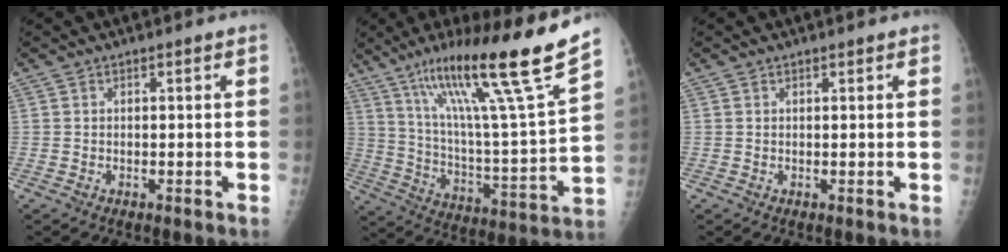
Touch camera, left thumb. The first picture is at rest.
{"total": 25.2, "force": [16.5, 0.7, 19.0], "torque": [-0.287, -0.065, 0.279]}
{"total": 0.7, "force": [0.6, 0.3, 0.2], "torque": [-0.002, -0.002, 0.007]}